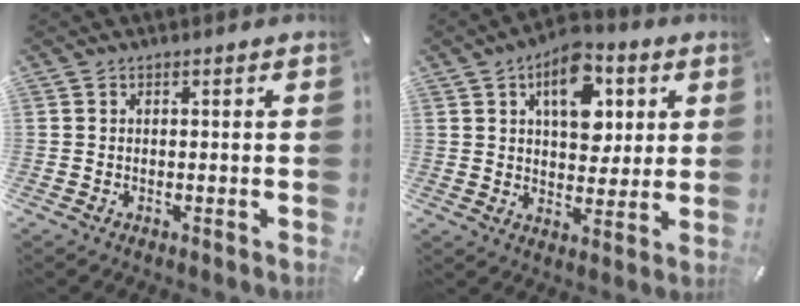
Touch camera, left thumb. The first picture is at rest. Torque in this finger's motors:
{"motor_torque": [2.20, 2.33, 1.33, -1.44, 0.47]}